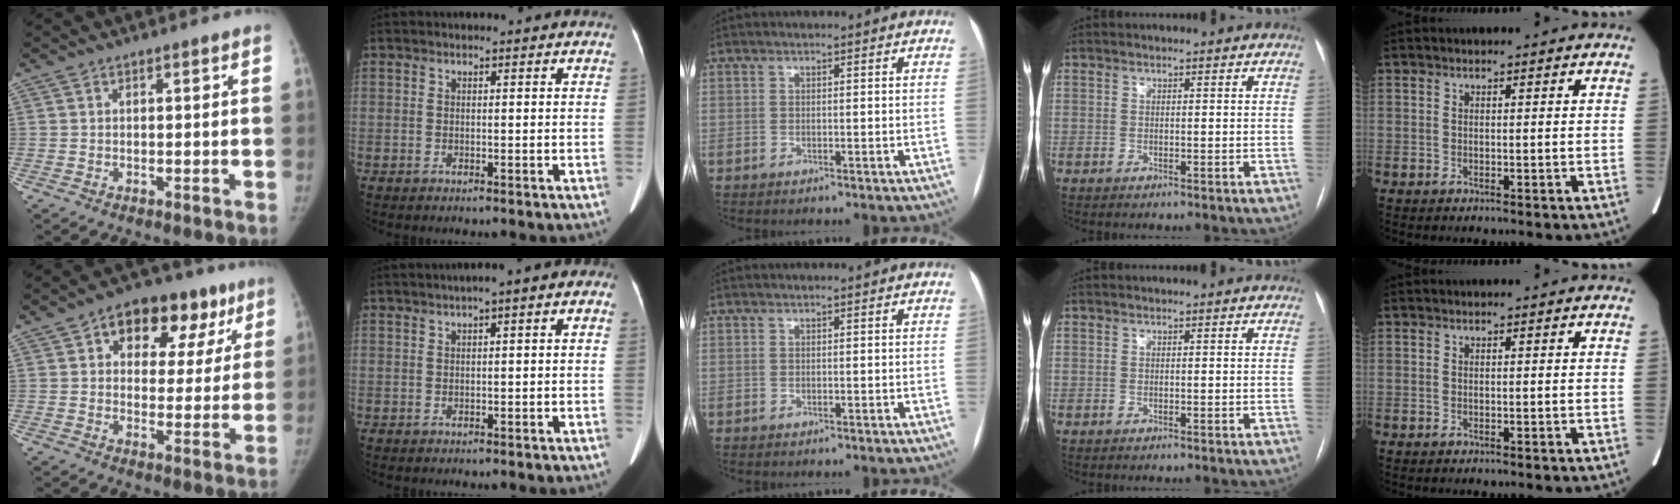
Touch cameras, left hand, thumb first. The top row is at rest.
{"thumb": {"total": 15.7, "force": [7.4, 10.0, 9.6], "torque": [-0.070, 0.006, 0.100]}, "index": {"total": 3.7, "force": [0.6, 1.0, 3.5], "torque": [-0.038, 0.026, 0.001]}}